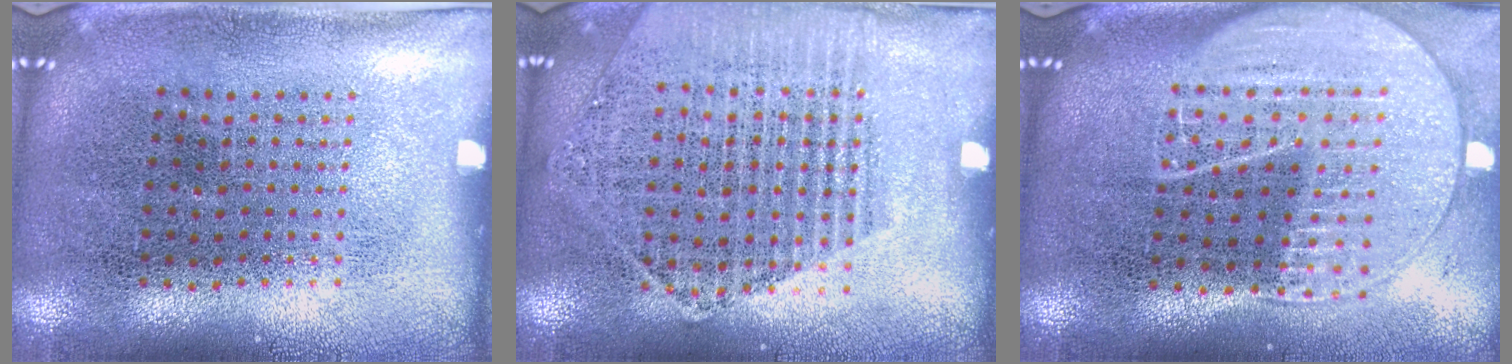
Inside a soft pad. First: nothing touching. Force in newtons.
{"total": 1.6, "press": 1.5, "slide": 0.4}
{"total": 2.0, "press": 1.8, "slide": 1.0}